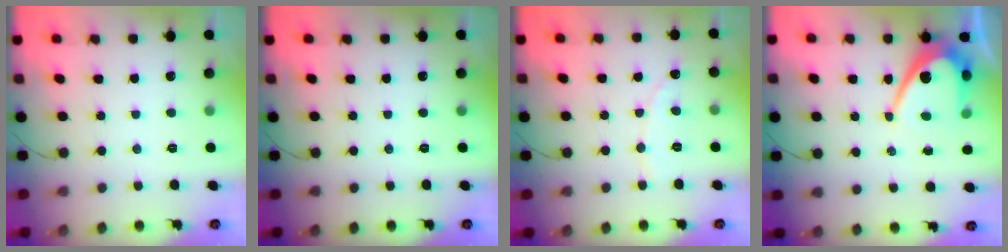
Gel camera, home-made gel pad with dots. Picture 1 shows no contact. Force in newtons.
{"total": 0.0}
{"total": 1.9, "press": 1.8, "slide": 0.2}
{"total": 10.3, "press": 10.2, "slide": 0.9}